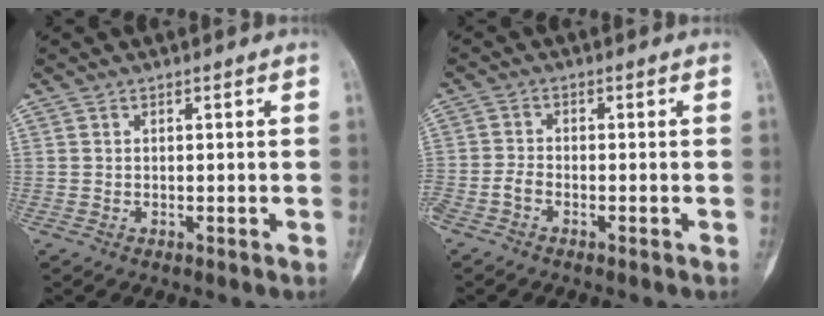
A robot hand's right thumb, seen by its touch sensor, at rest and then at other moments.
{"total": 2.4, "force": [-1.5, 1.0, 1.6], "torque": [-0.042, 0.008, -0.033]}